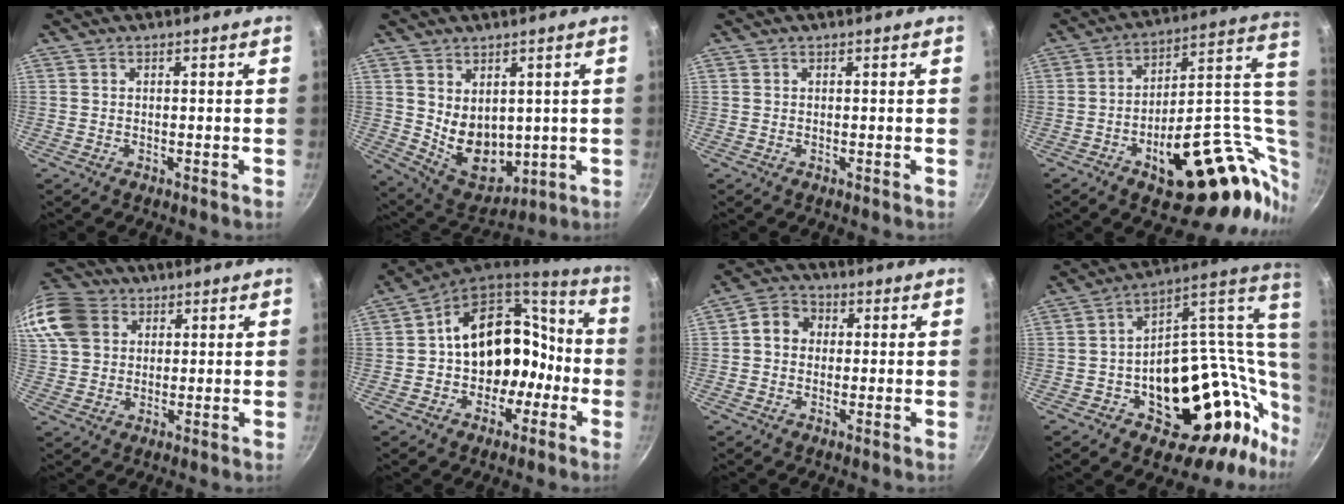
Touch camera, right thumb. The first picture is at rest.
{"total": 10.9, "force": [1.9, 7.9, 7.2], "torque": [-0.085, -0.034, 0.061]}
{"total": 0.0}
{"total": 28.8, "force": [-3.5, 14.4, 24.7], "torque": [-0.288, 0.026, -0.029]}
{"total": 18.0, "force": [6.6, 14.4, 8.7], "torque": [-0.207, 0.030, 0.122]}
{"total": 18.9, "force": [-2.9, 14.9, 11.3], "torque": [-0.127, 0.094, -0.030]}
{"total": 6.1, "force": [0.7, 5.2, 3.0], "torque": [-0.024, 0.014, -0.003]}
{"total": 28.8, "force": [4.4, 20.1, 20.1], "torque": [-0.212, 0.023, 0.088]}